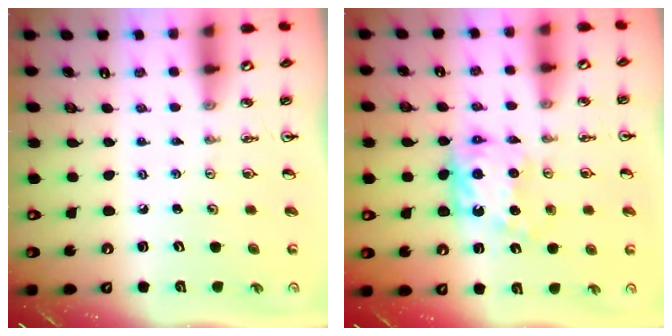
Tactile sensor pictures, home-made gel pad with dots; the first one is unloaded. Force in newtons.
{"total": 10.1, "press": 10.1, "slide": 0.5}